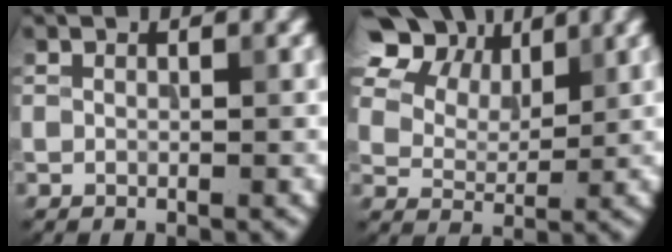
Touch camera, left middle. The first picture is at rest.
{"total": 9.4, "force": [5.8, 5.7, 4.7], "torque": [-0.108, 0.015, 0.106]}